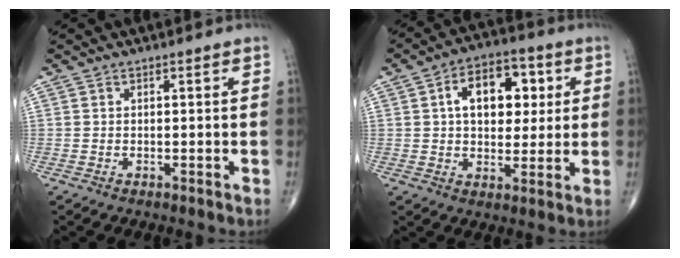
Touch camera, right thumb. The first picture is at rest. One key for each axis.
{"total": 13.2, "fx": 3.1, "fy": 8.3, "fz": 9.8, "tx": -0.107, "ty": 0.008, "tz": 0.044}